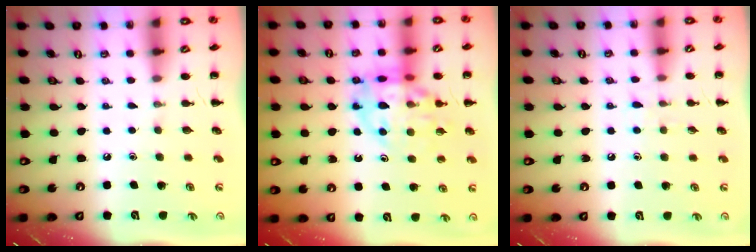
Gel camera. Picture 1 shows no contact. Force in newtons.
{"total": 17.0, "press": 16.7, "slide": 3.2}
{"total": 5.5, "press": 4.9, "slide": 2.4}